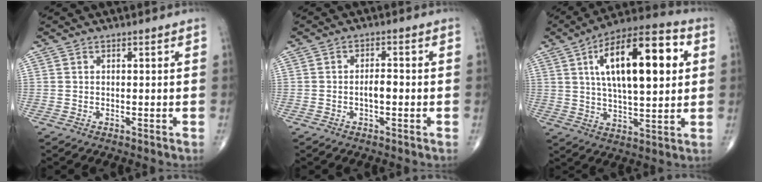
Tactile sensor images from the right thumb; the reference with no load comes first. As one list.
[{"total": 2.7, "force": [-0.7, 1.2, 2.3], "torque": [-0.035, 0.009, -0.012]}, {"total": 21.2, "force": [5.3, 8.4, 18.8], "torque": [-0.284, 0.007, 0.077]}]